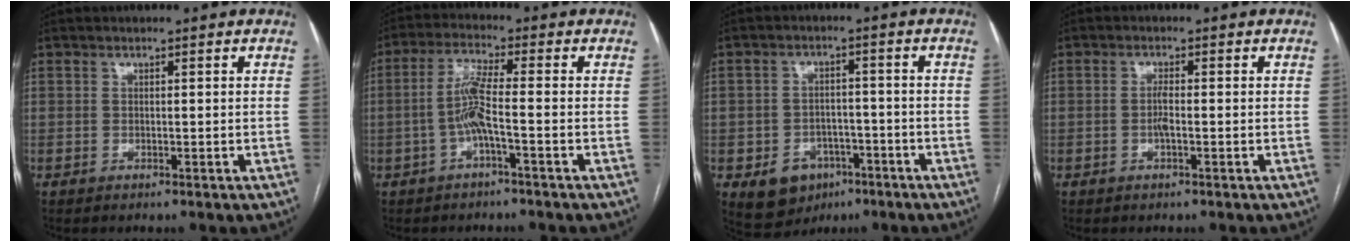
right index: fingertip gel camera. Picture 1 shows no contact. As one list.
[{"total": 5.6, "force": [-1.5, -0.1, 5.3], "torque": [-0.113, 0.011, -0.029]}, {"total": 7.6, "force": [-3.7, 5.9, 3.1], "torque": [-0.055, 0.009, -0.047]}, {"total": 1.9, "force": [-0.5, 0.3, 1.8], "torque": [-0.038, 0.001, -0.010]}]